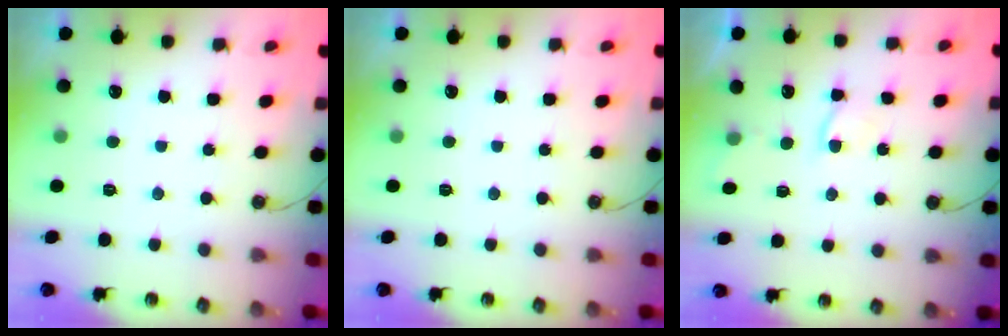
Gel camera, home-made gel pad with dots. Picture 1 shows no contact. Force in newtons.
{"total": 0.0}
{"total": 2.5, "press": 2.5, "slide": 0.5}